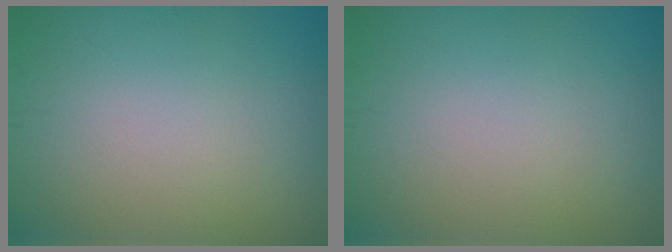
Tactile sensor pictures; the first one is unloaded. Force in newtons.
{"total": 0.0}